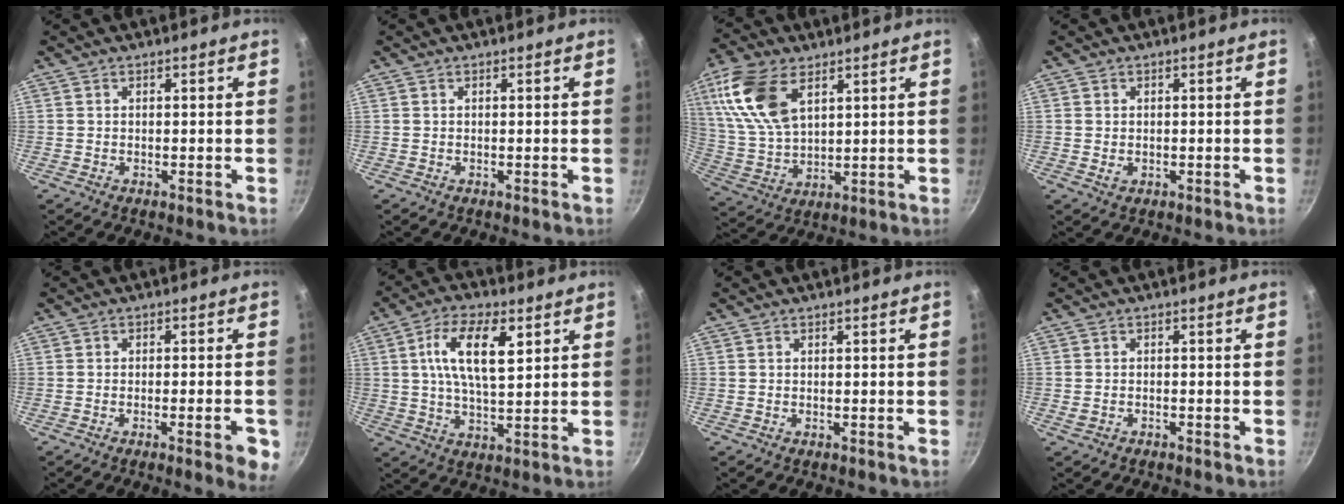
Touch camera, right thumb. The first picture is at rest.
{"total": 0.0}
{"total": 15.2, "force": [6.7, 8.2, 10.9], "torque": [-0.212, -0.020, 0.139]}
{"total": 1.7, "force": [-0.2, 1.5, 0.8], "torque": [-0.012, -0.002, -0.002]}
{"total": 6.1, "force": [-2.4, 1.4, 5.4], "torque": [-0.057, 0.007, -0.030]}
{"total": 11.4, "force": [3.6, 4.9, 9.6], "torque": [-0.169, -0.005, 0.062]}
{"total": 0.0}
{"total": 1.5, "force": [-0.9, 1.0, 0.7], "torque": [-0.020, 0.013, -0.012]}